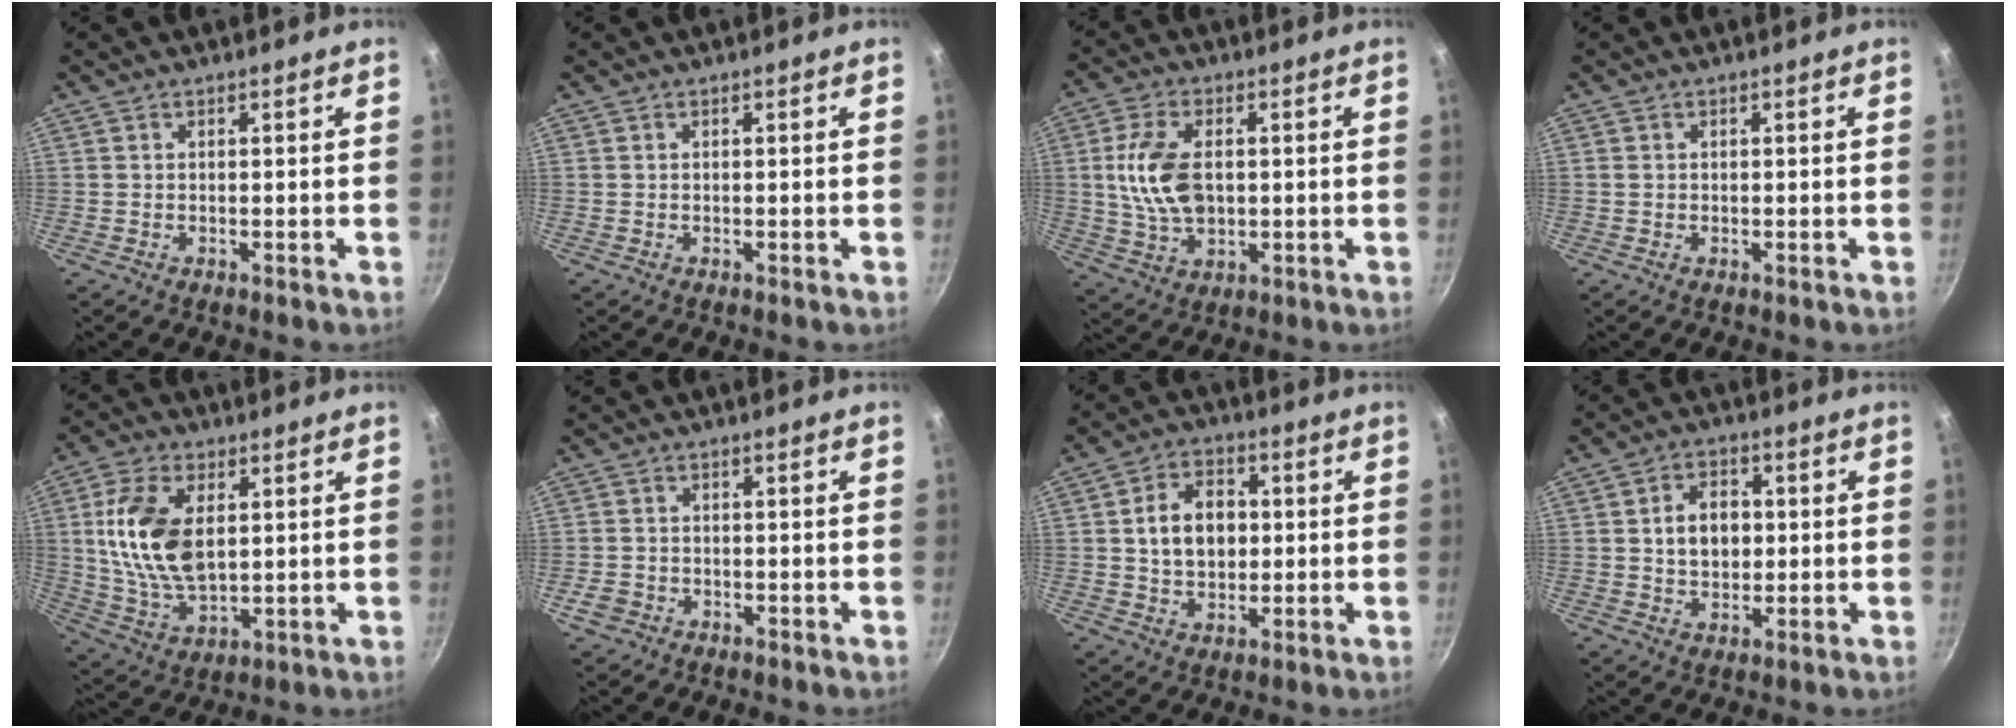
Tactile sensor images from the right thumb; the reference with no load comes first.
{"total": 0.0}
{"total": 11.5, "force": [1.0, 7.1, 9.1], "torque": [-0.165, 0.000, 0.020]}
{"total": 0.5, "force": [0.0, 0.5, 0.2], "torque": [-0.001, 0.001, 0.000]}
{"total": 15.4, "force": [2.9, 8.9, 12.2], "torque": [-0.221, -0.014, 0.061]}
{"total": 3.0, "force": [-1.5, 2.3, 1.1], "torque": [-0.020, 0.016, -0.026]}
{"total": 10.3, "force": [0.9, 7.6, 6.9], "torque": [-0.094, 0.012, 0.013]}
{"total": 8.0, "force": [0.7, 5.9, 5.3], "torque": [-0.065, 0.008, 0.009]}